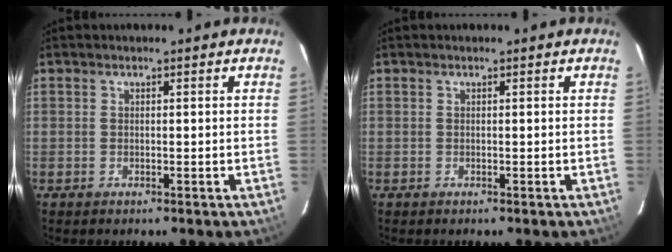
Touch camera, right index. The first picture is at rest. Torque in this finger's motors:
{"motor_torque": [0.00, 0.00, 0.00, 0.00]}